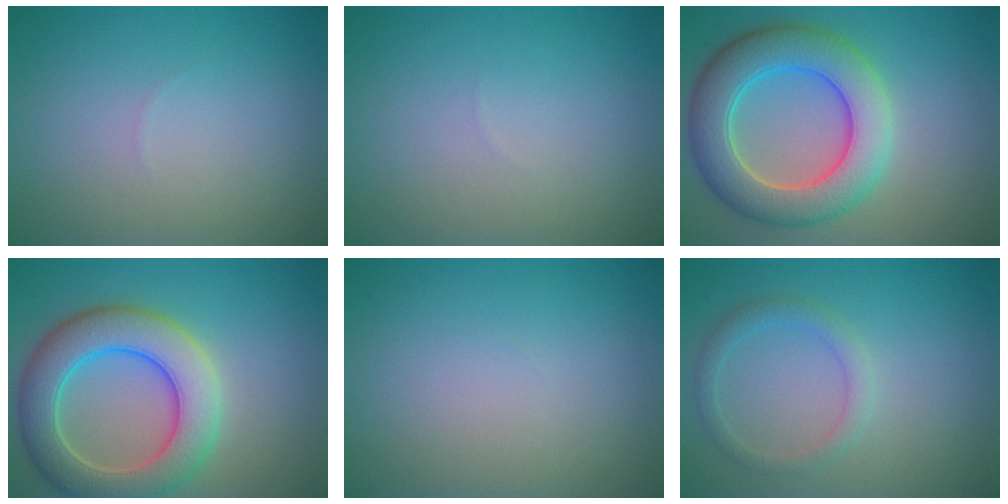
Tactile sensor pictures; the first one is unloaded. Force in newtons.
{"total": 0.0}
{"total": 8.4, "press": 8.4, "slide": 0.3}
{"total": 7.9, "press": 7.9, "slide": 0.6}
{"total": 0.0}
{"total": 1.9, "press": 1.9, "slide": 0.1}